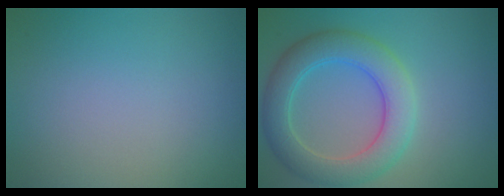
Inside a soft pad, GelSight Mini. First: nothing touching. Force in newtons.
{"total": 5.7, "press": 5.7, "slide": 0.1}